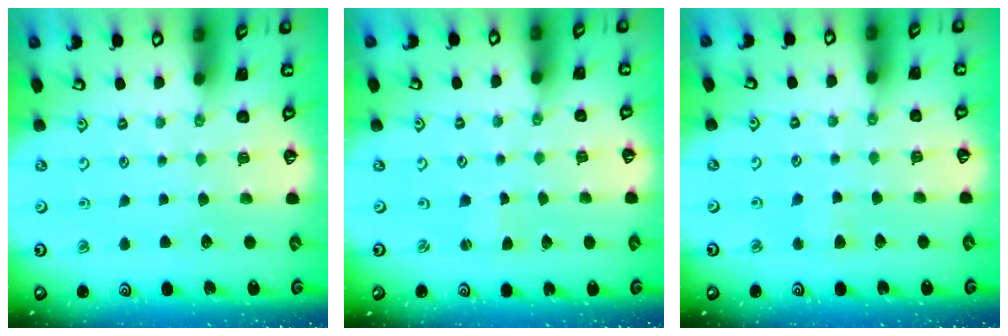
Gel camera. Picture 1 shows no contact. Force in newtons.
{"total": 1.1, "press": 1.1, "slide": 0.2}
{"total": 3.3, "press": 3.2, "slide": 0.4}